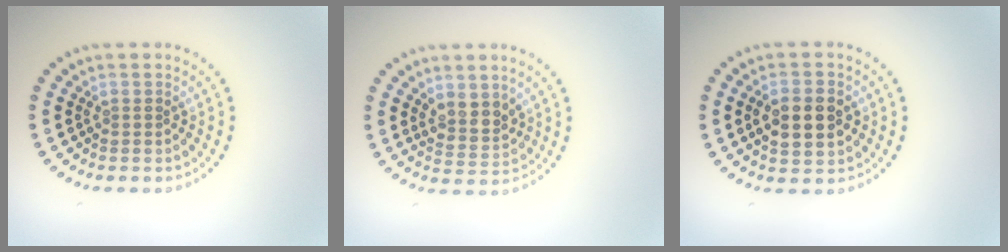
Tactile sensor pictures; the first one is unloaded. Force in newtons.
{"total": 2.4, "press": 2.1, "slide": 1.1}
{"total": 4.6, "press": 4.6, "slide": 0.3}